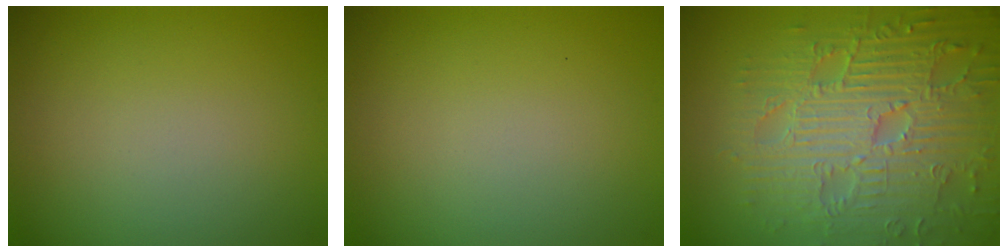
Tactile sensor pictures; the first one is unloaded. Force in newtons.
{"total": 0.0}
{"total": 9.1, "press": 6.6, "slide": 6.3}